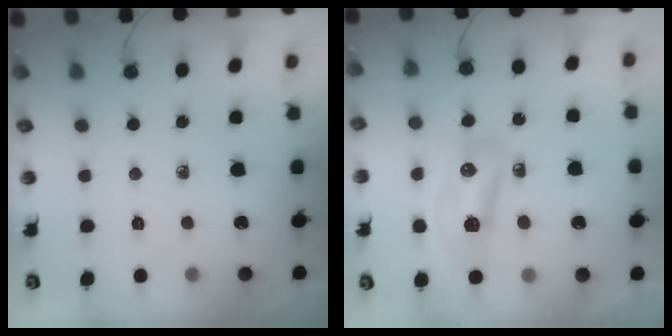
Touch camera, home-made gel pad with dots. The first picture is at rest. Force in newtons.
{"total": 20.0, "press": 14.4, "slide": 13.8}